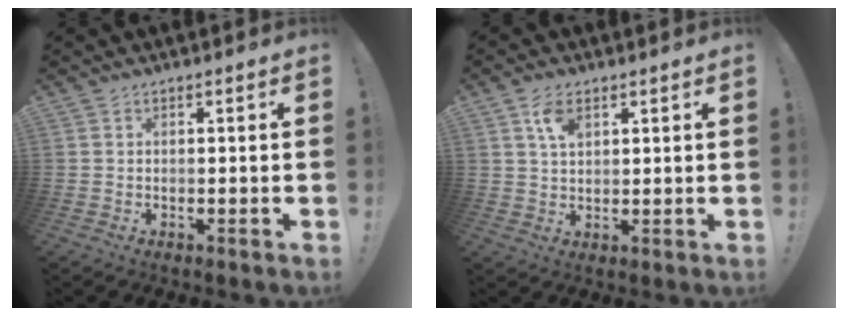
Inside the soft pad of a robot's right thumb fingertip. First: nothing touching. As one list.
[{"total": 5.7, "force": [3.0, 3.5, 3.3], "torque": [-0.040, -0.012, 0.052]}]